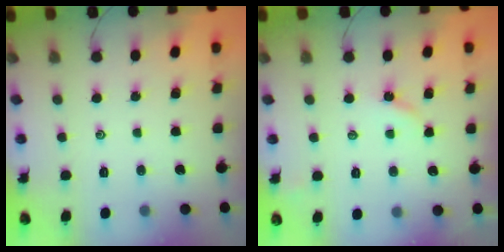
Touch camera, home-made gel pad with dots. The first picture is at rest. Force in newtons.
{"total": 2.5, "press": 2.4, "slide": 0.5}